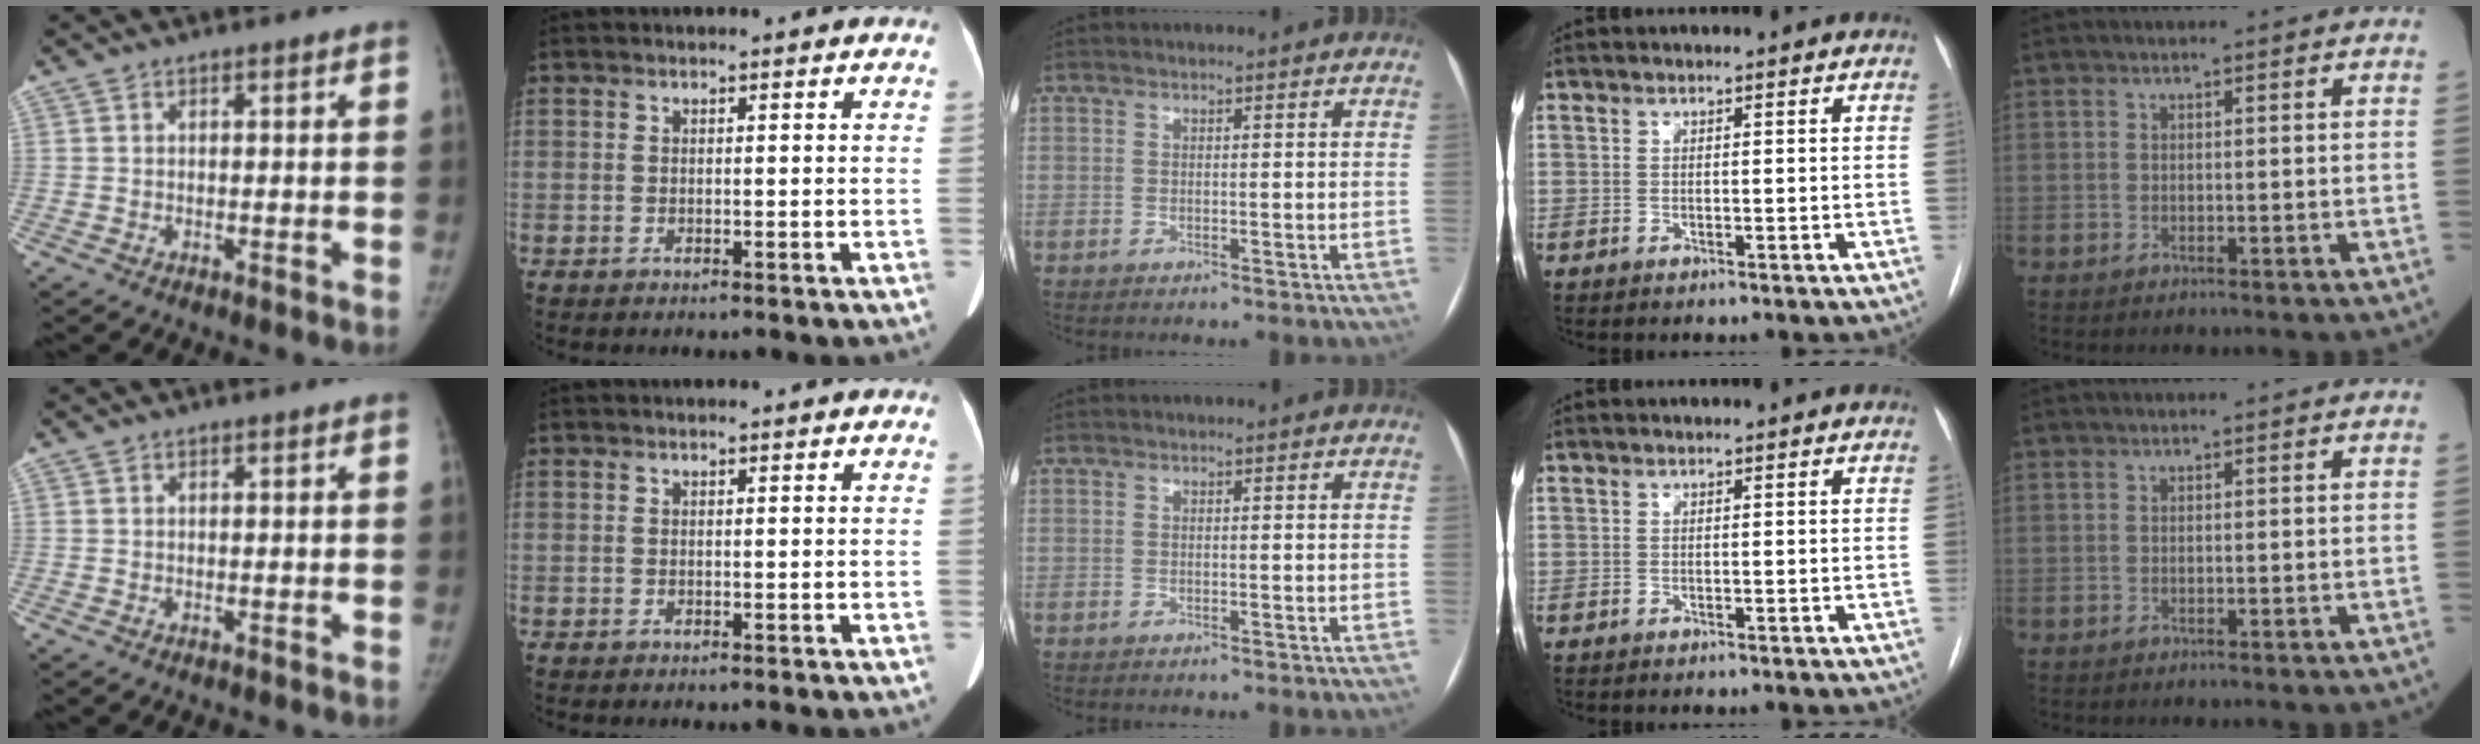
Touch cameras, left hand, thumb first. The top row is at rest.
{}